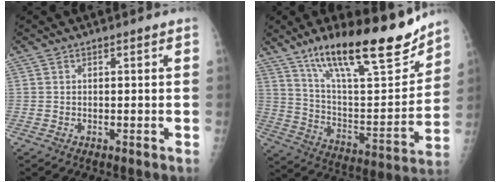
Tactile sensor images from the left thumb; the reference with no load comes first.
{"total": 25.2, "force": [17.8, 6.8, 16.6], "torque": [-0.235, -0.073, 0.297]}